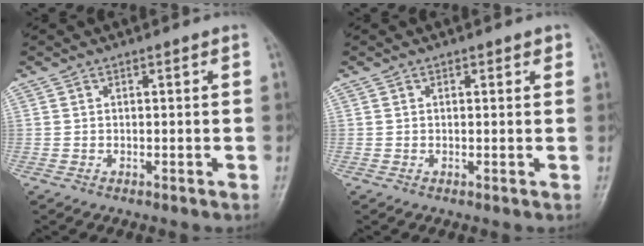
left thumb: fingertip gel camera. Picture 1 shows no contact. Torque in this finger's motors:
{"motor_torque": [0.03, 0.04, -0.01, -0.15, -0.01]}